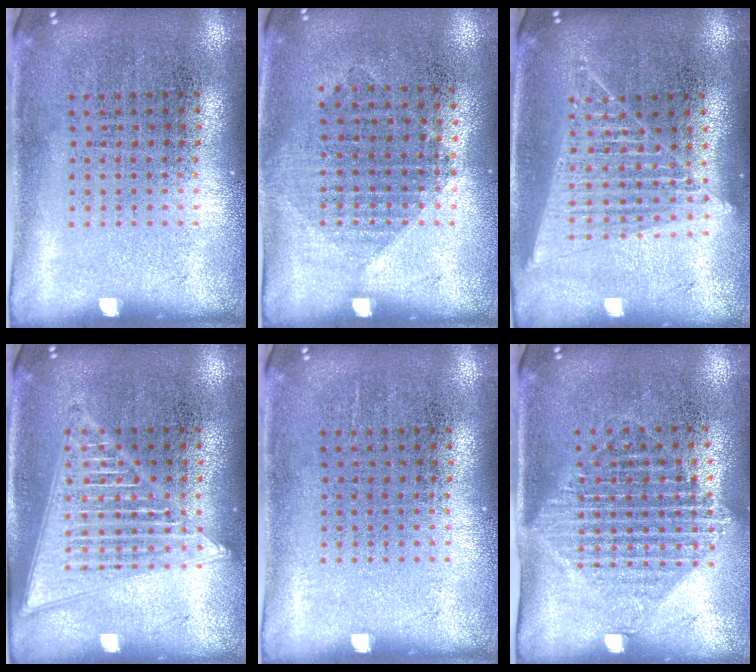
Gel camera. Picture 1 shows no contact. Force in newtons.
{"total": 1.0, "press": 0.9, "slide": 0.5}
{"total": 1.7, "press": 1.6, "slide": 0.7}
{"total": 2.2, "press": 2.2, "slide": 0.3}
{"total": 0.0}
{"total": 1.5, "press": 1.2, "slide": 0.9}